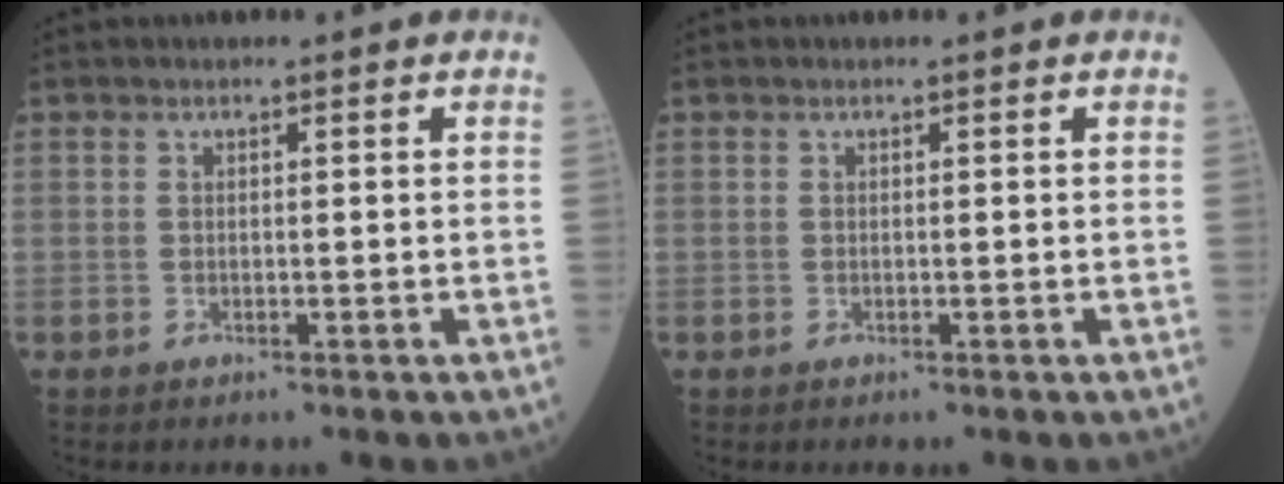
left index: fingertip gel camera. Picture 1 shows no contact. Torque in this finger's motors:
{"motor_torque": [0.11, 0.15, -0.02, 0.00]}